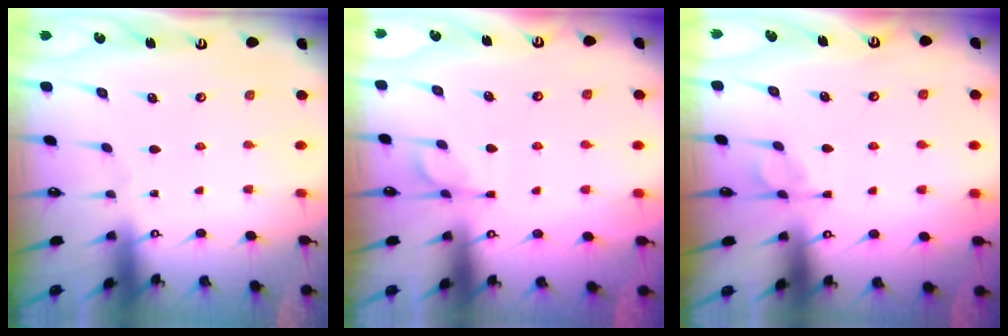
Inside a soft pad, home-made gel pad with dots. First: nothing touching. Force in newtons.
{"total": 1.2, "press": 0.2, "slide": 1.2}
{"total": 5.0, "press": 4.9, "slide": 0.6}